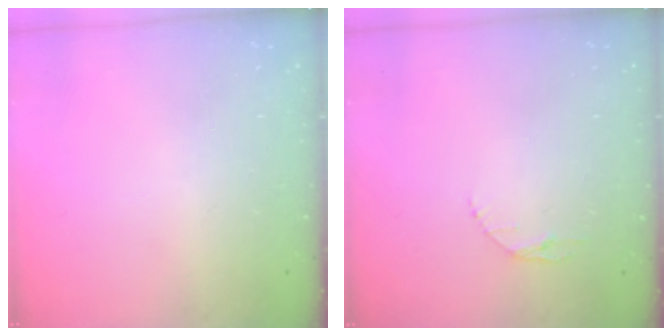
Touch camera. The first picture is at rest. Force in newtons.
{"total": 2.9, "press": 2.9, "slide": 0.4}